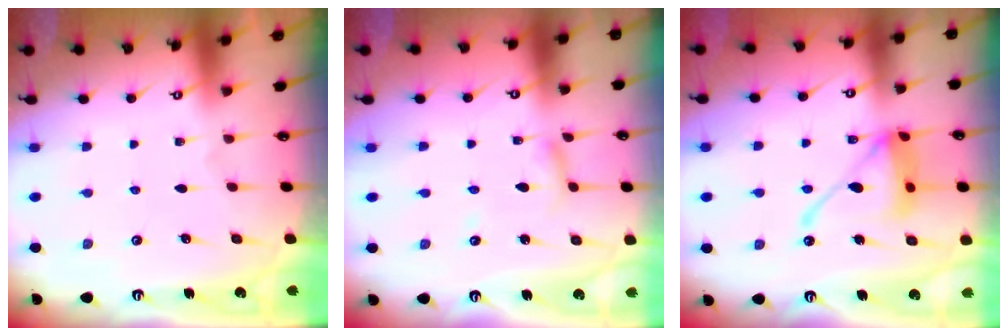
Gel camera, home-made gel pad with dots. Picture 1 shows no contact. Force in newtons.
{"total": 3.7, "press": 3.7, "slide": 0.3}
{"total": 14.5, "press": 14.4, "slide": 1.6}